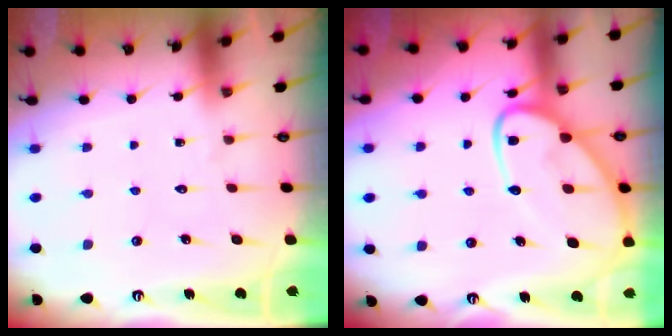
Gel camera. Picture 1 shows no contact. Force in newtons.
{"total": 13.5, "press": 13.4, "slide": 1.1}